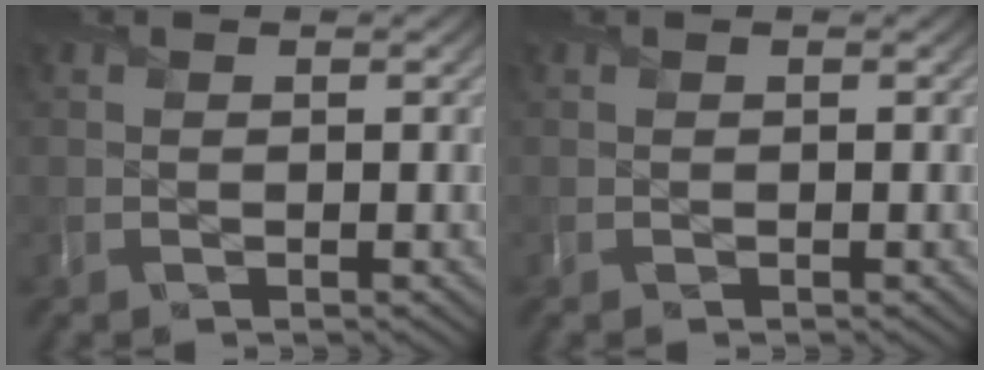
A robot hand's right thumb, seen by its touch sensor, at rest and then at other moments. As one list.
[{"total": 0.0}]